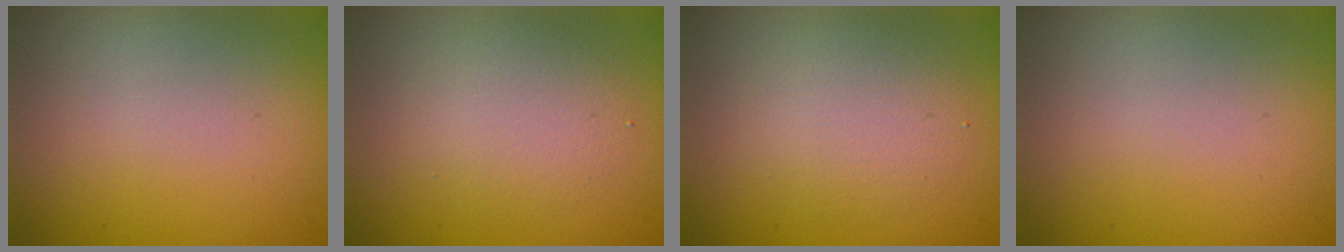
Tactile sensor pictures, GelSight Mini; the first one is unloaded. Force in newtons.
{"total": 2.9, "press": 2.9, "slide": 0.2}
{"total": 3.2, "press": 3.2, "slide": 0.3}
{"total": 0.0}